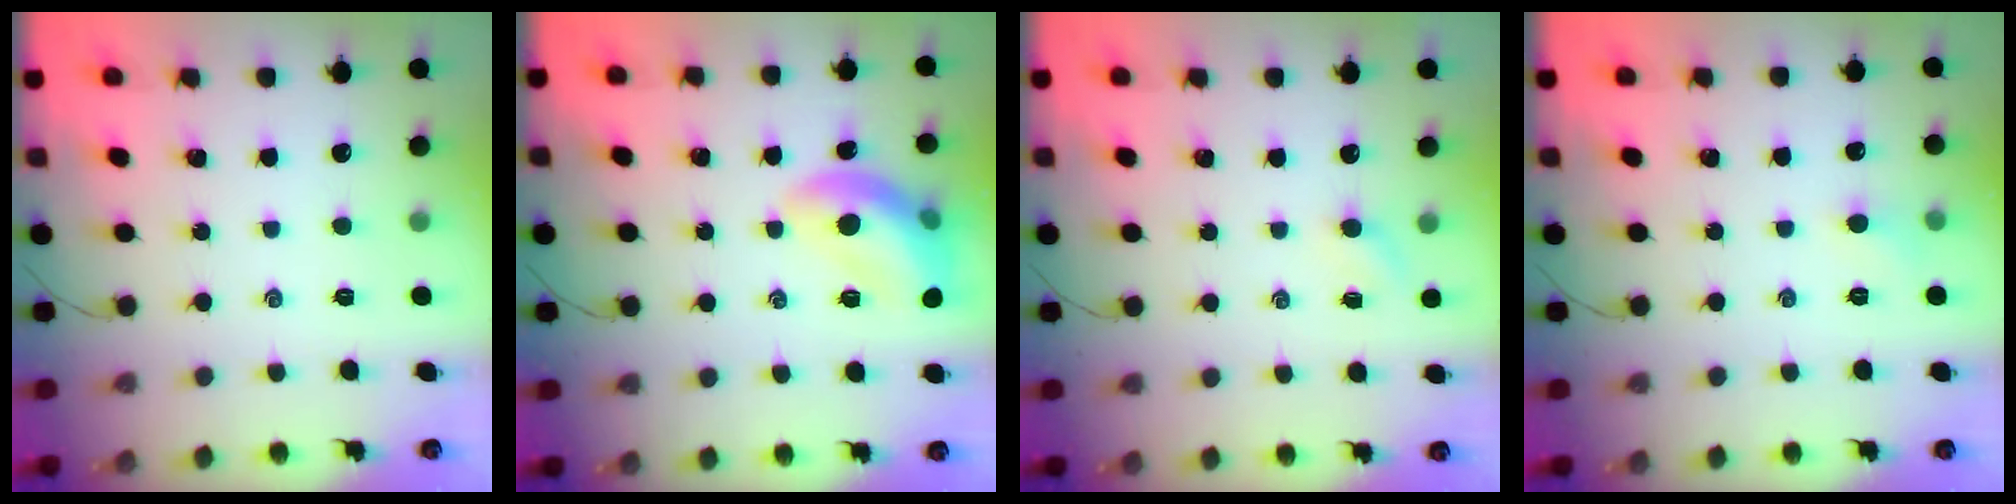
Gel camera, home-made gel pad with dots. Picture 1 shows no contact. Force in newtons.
{"total": 14.1, "press": 14.0, "slide": 1.6}
{"total": 2.8, "press": 2.7, "slide": 0.8}
{"total": 4.5, "press": 4.2, "slide": 1.5}